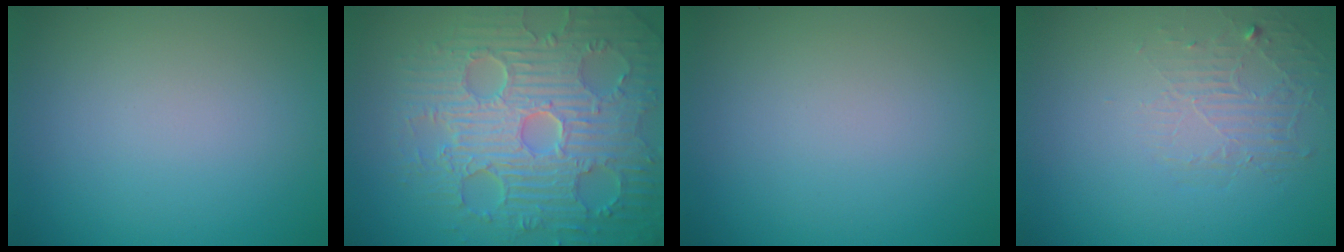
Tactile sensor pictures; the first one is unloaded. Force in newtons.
{"total": 9.3, "press": 6.8, "slide": 6.3}
{"total": 0.0}
{"total": 1.9, "press": 0.6, "slide": 1.8}